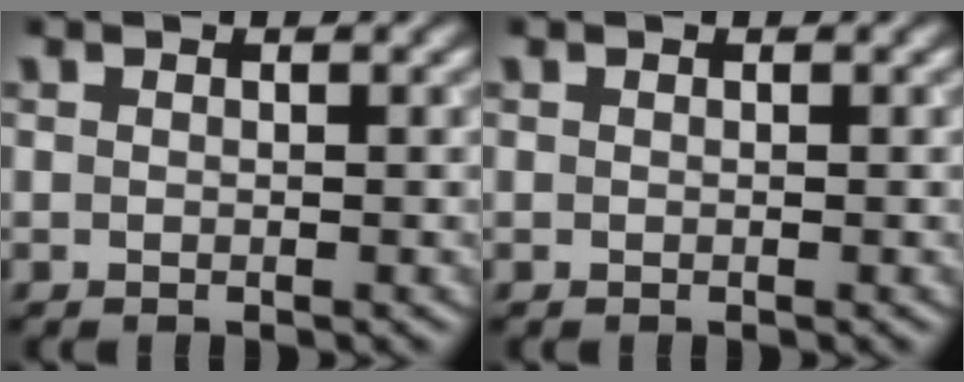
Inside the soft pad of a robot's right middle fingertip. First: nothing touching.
{"total": 0.0}